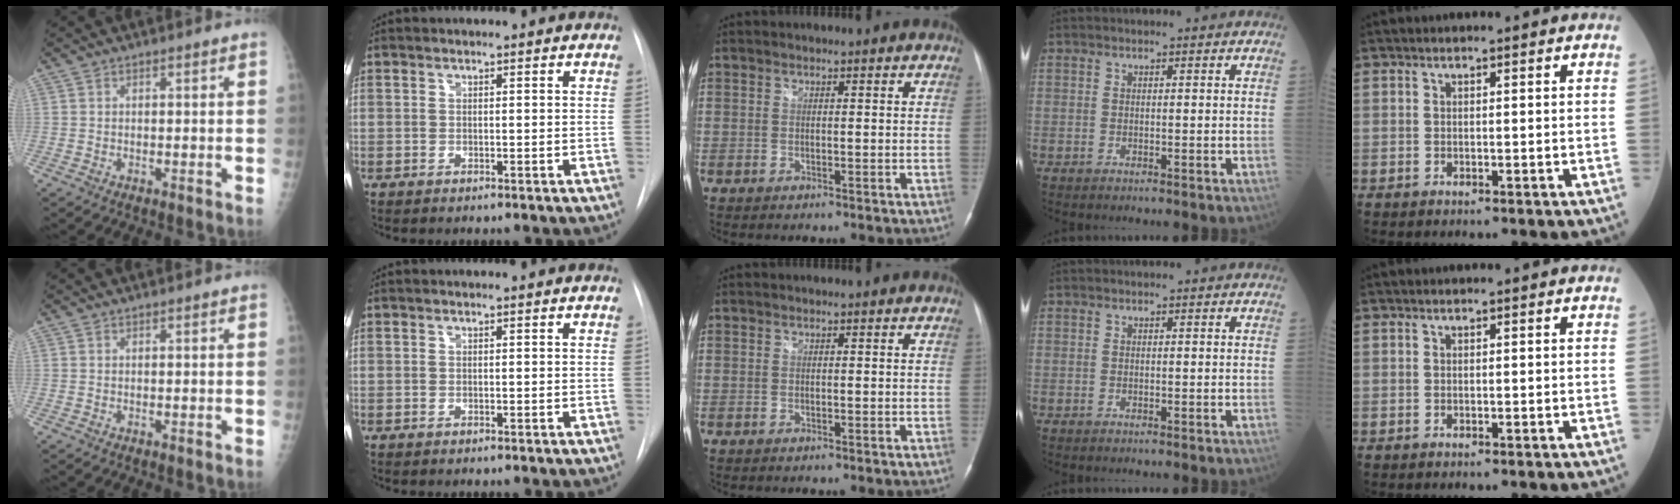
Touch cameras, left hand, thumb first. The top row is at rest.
{}